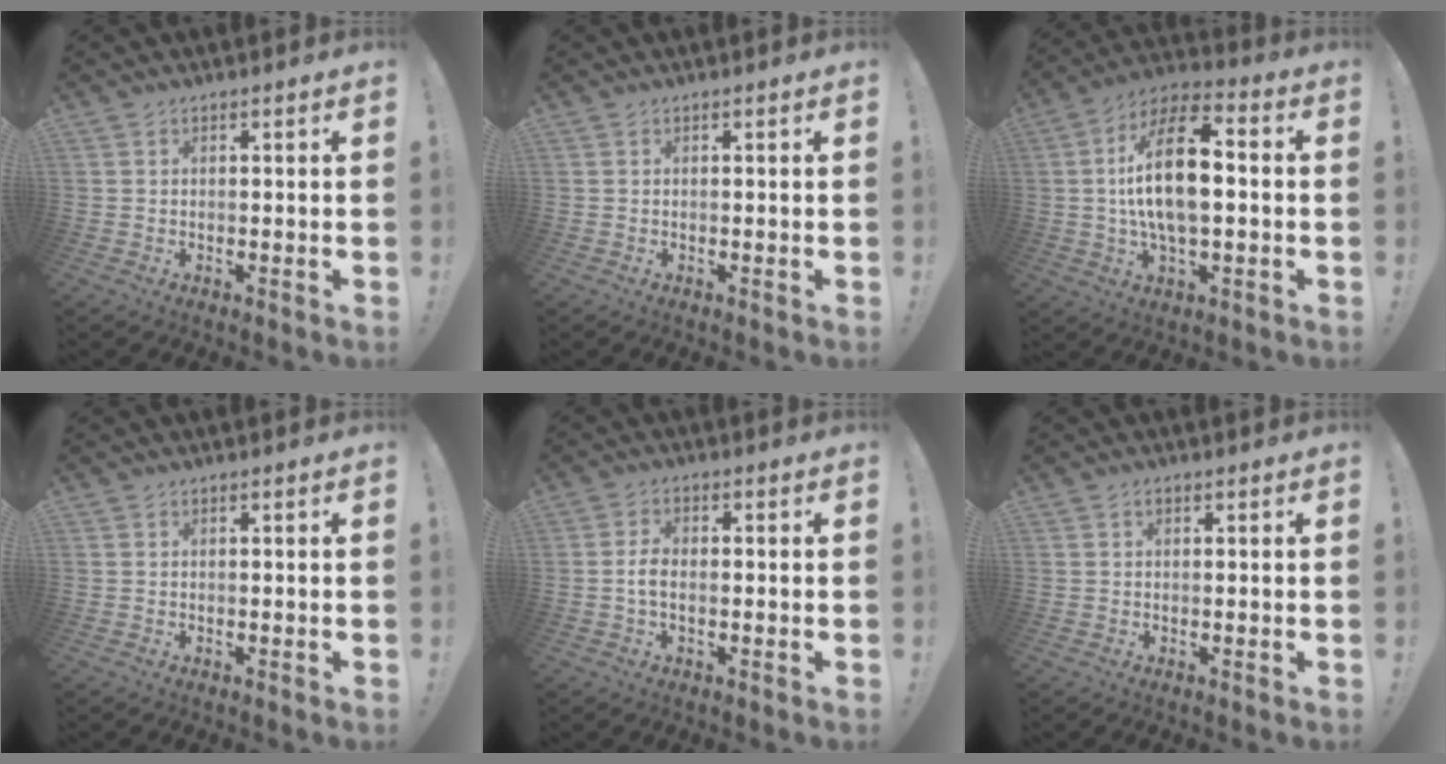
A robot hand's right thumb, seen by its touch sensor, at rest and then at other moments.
{"total": 0.0}
{"total": 17.6, "force": [0.7, 8.0, 15.6], "torque": [-0.274, 0.005, 0.004]}
{"total": 0.0}
{"total": 3.9, "force": [-0.7, 2.0, 3.3], "torque": [-0.062, -0.001, -0.015]}
{"total": 0.6, "force": [0.2, 0.4, 0.4], "torque": [-0.016, 0.005, 0.005]}